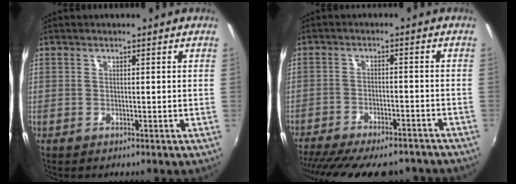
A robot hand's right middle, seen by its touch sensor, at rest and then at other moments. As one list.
[{"total": 19.9, "force": [-16.8, 5.8, 9.0], "torque": [-0.186, -0.027, -0.231]}]